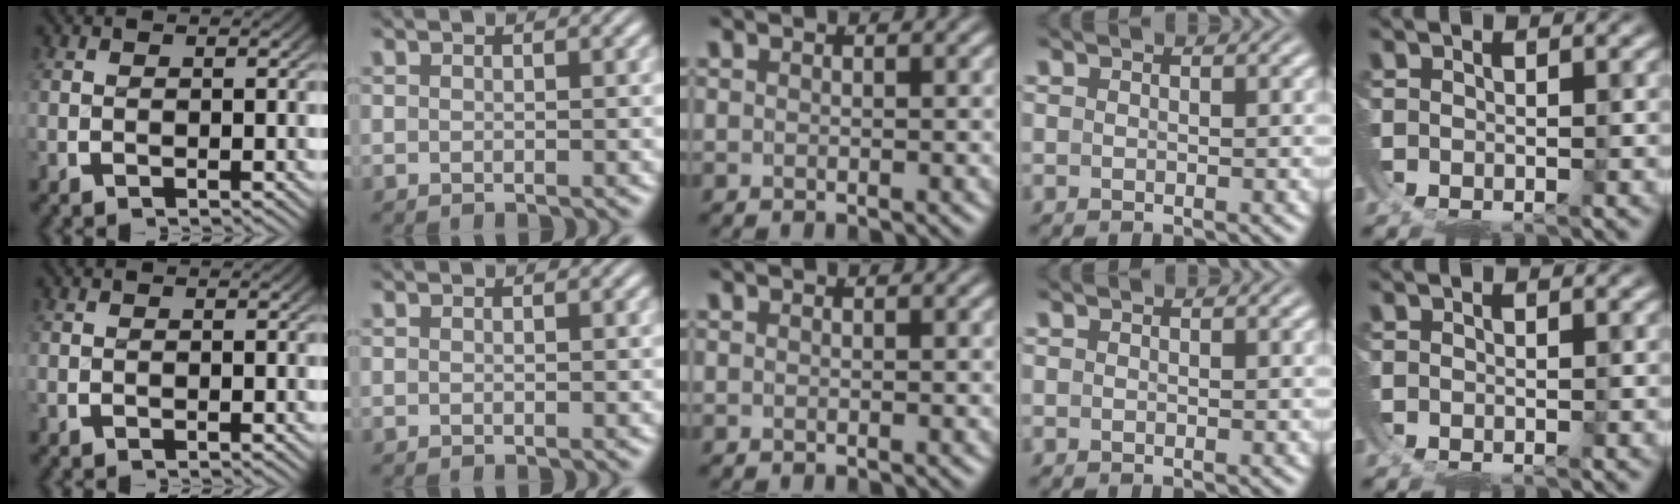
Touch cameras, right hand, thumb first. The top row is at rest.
{}